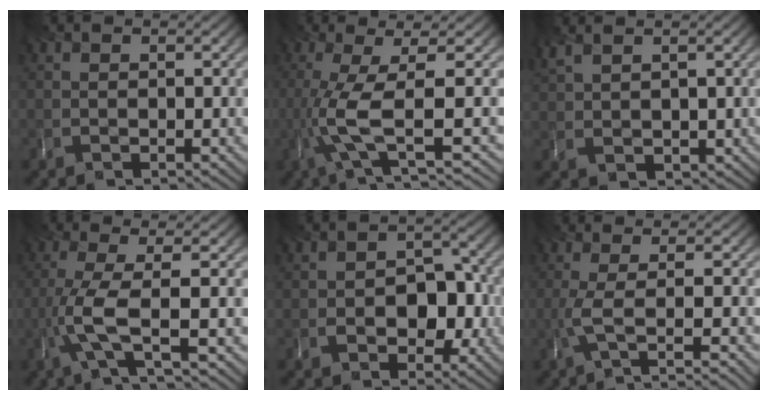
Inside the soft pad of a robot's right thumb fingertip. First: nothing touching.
{"total": 7.0, "force": [-1.1, 1.3, 6.8], "torque": [-0.125, 0.005, -0.026]}
{"total": 2.6, "force": [2.4, 0.9, 0.4], "torque": [-0.031, 0.006, 0.059]}
{"total": 4.9, "force": [-1.6, 0.7, 4.6], "torque": [-0.094, 0.003, -0.041]}
{"total": 5.0, "force": [-1.8, 3.7, 2.8], "torque": [-0.025, -0.005, -0.032]}
{"total": 4.1, "force": [-1.2, 0.6, 3.9], "torque": [-0.071, -0.002, -0.031]}